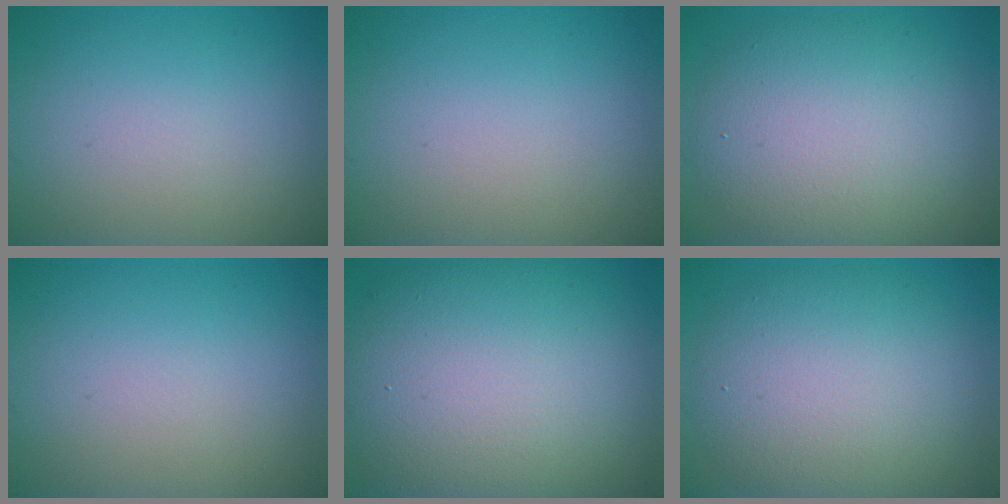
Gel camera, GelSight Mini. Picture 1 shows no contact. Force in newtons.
{"total": 0.0}
{"total": 8.6, "press": 8.5, "slide": 0.6}
{"total": 0.0}
{"total": 13.4, "press": 13.4, "slide": 0.9}
{"total": 8.6, "press": 8.6, "slide": 0.6}